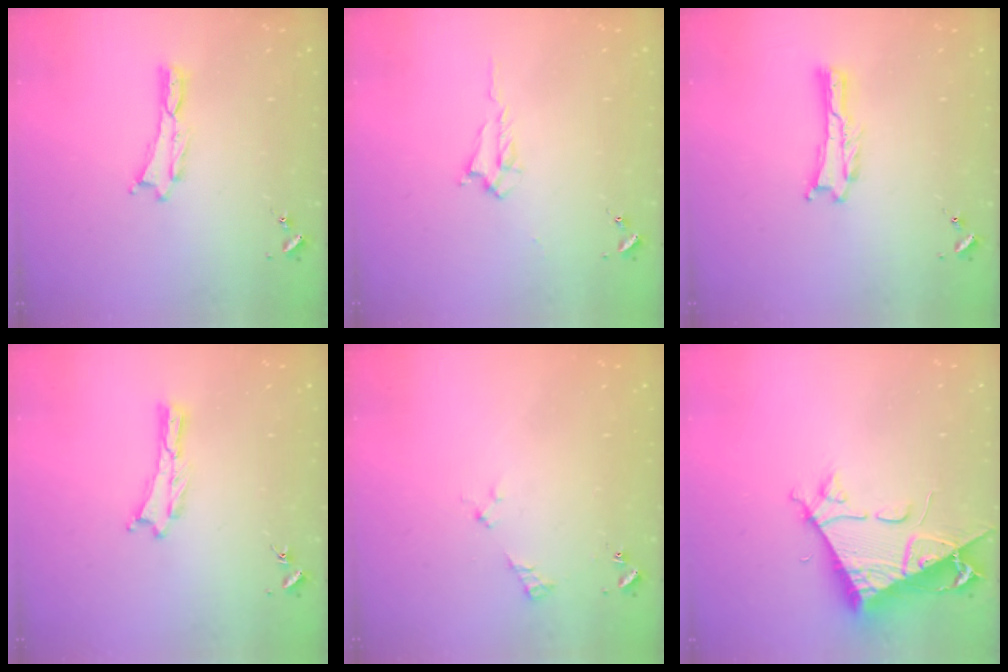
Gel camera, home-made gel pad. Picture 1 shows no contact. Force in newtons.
{"total": 1.7, "press": 1.7, "slide": 0.3}
{"total": 0.0}
{"total": 0.0}
{"total": 2.5, "press": 2.5, "slide": 0.3}
{"total": 8.8, "press": 8.8, "slide": 1.1}